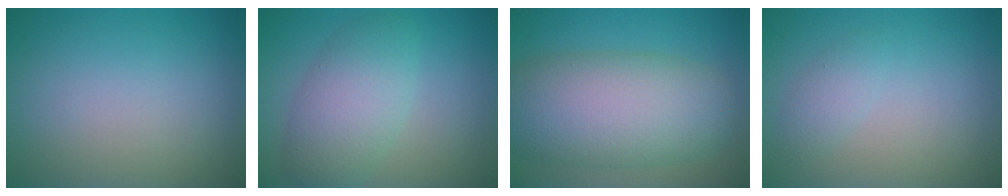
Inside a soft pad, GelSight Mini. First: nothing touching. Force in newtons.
{"total": 5.3, "press": 5.3, "slide": 0.2}
{"total": 9.7, "press": 9.7, "slide": 0.7}
{"total": 1.4, "press": 1.4, "slide": 0.1}